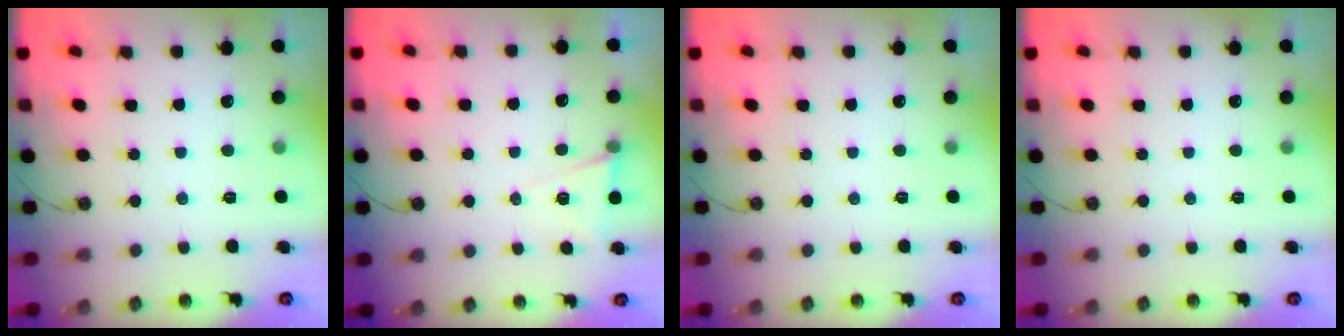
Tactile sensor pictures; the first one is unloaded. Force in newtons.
{"total": 5.8, "press": 3.6, "slide": 4.5}
{"total": 0.0}
{"total": 0.0}